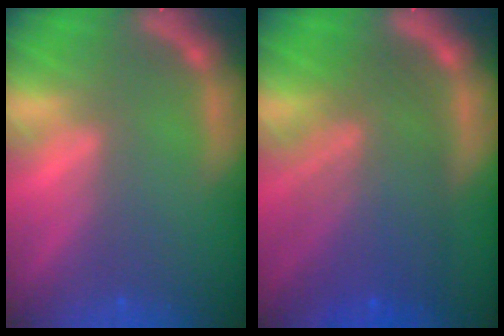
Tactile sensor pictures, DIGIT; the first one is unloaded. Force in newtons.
{"total": 9.1}